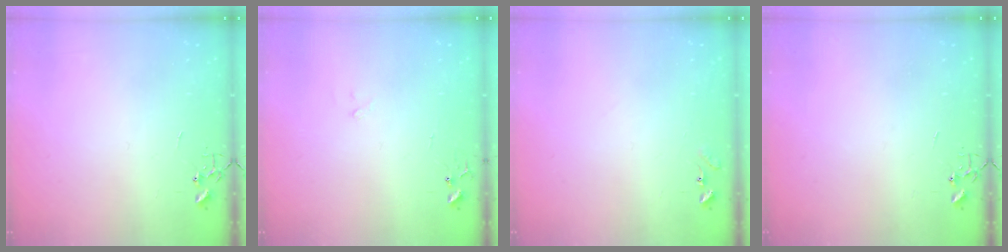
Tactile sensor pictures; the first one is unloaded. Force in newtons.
{"total": 7.6, "press": 7.6, "slide": 0.5}
{"total": 7.7, "press": 7.6, "slide": 0.6}
{"total": 0.0}